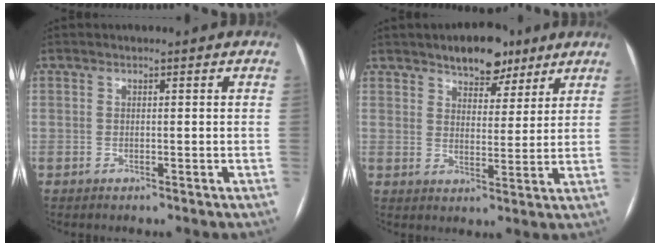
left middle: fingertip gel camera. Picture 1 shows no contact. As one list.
[{"total": 7.9, "force": [5.8, 3.7, 3.8], "torque": [-0.046, 0.009, 0.088]}]